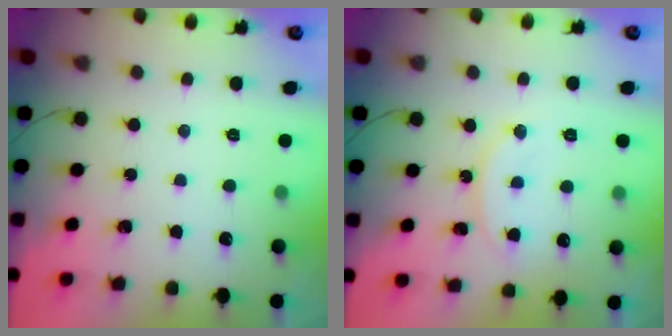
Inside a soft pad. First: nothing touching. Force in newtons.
{"total": 9.5, "press": 9.5, "slide": 0.4}